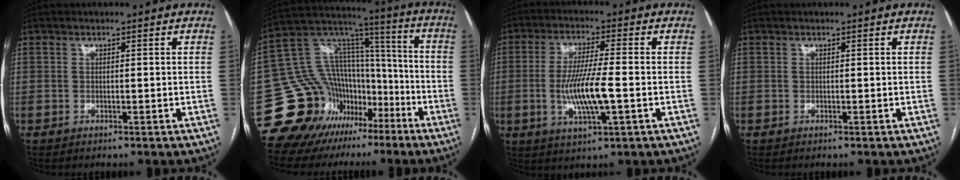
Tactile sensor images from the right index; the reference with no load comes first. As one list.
[{"total": 18.2, "force": [-9.6, 14.2, 6.0], "torque": [-0.098, 0.110, -0.147]}, {"total": 9.3, "force": [-1.7, 0.8, 9.1], "torque": [-0.180, -0.009, -0.031]}, {"total": 0.0}]